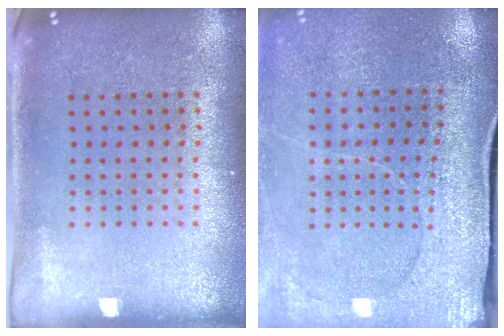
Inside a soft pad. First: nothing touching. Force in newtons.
{"total": 2.9, "press": 2.8, "slide": 0.7}